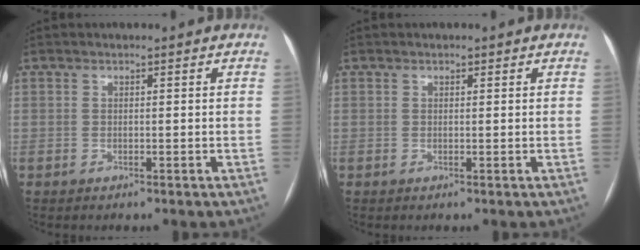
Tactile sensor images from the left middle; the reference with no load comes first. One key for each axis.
{"total": 0.6, "fx": 0.4, "fy": 0.3, "fz": 0.4, "tx": -0.011, "ty": 0.002, "tz": 0.007}